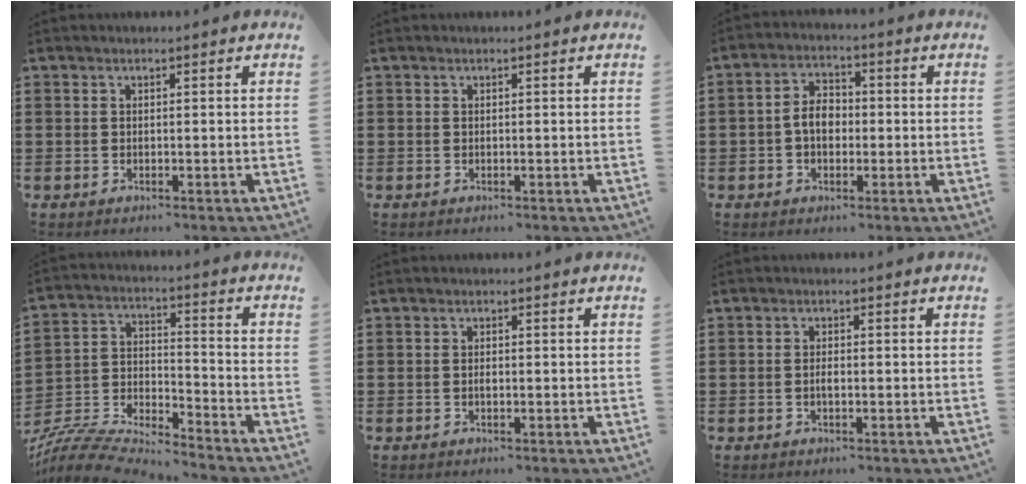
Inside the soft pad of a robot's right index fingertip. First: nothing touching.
{"total": 0.0}
{"total": 4.4, "force": [-0.6, 2.9, 3.3], "torque": [-0.071, 0.006, -0.015]}
{"total": 7.2, "force": [-7.0, 1.1, 1.5], "torque": [-0.049, -0.005, -0.145]}
{"total": 0.7, "force": [-0.2, 0.4, 0.6], "torque": [-0.013, -0.001, -0.005]}
{"total": 1.2, "force": [-0.4, 0.5, 1.1], "torque": [-0.020, 0.001, -0.007]}